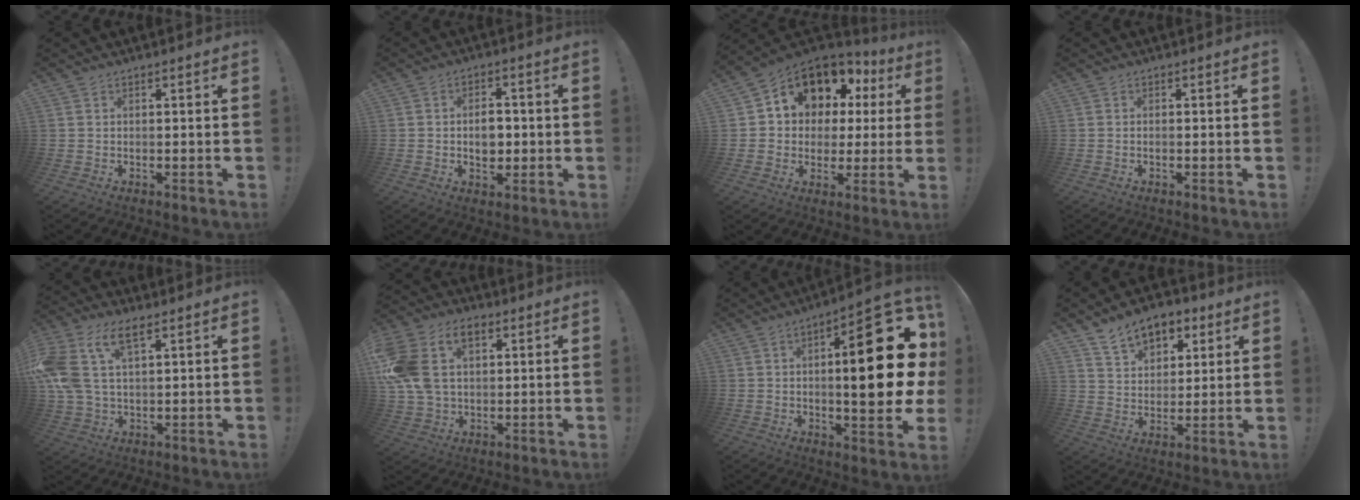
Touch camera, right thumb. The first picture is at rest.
{"total": 6.5, "force": [-0.7, 4.8, 4.3], "torque": [-0.058, 0.003, -0.016]}
{"total": 10.9, "force": [6.0, 7.7, 4.8], "torque": [-0.085, -0.051, 0.116]}
{"total": 0.8, "force": [-0.5, 0.0, 0.6], "torque": [-0.018, 0.003, -0.007]}
{"total": 14.0, "force": [6.1, 7.2, 10.3], "torque": [-0.219, -0.015, 0.111]}
{"total": 16.8, "force": [5.8, 10.9, 11.3], "torque": [-0.227, -0.015, 0.106]}
{"total": 22.9, "force": [2.1, 6.8, 21.8], "torque": [-0.289, -0.011, 0.028]}
{"total": 11.6, "force": [7.4, 7.2, 5.2], "torque": [-0.080, -0.040, 0.139]}